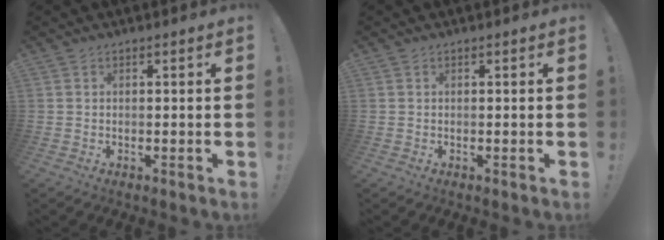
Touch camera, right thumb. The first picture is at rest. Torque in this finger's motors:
{"motor_torque": [0.02, 0.08, -0.32, 0.23, 0.02]}